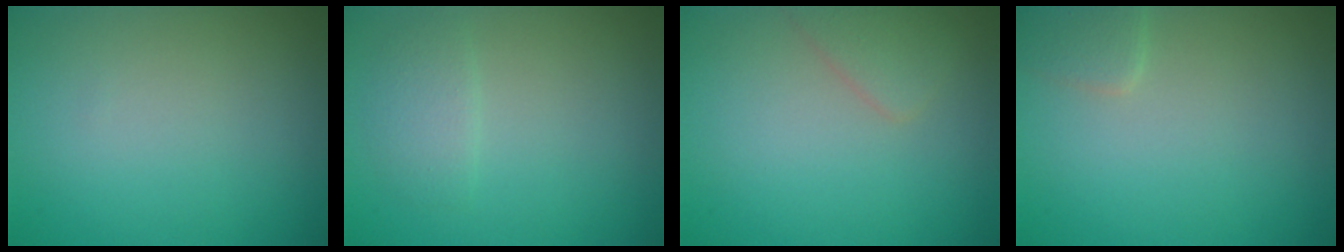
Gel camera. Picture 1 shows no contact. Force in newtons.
{"total": 1.5, "press": 1.5, "slide": 0.1}
{"total": 1.6, "press": 1.6, "slide": 0.1}
{"total": 1.6, "press": 1.6, "slide": 0.1}